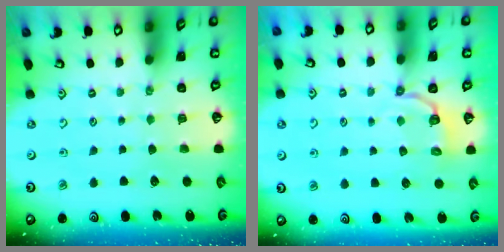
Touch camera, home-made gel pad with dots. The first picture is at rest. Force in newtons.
{"total": 3.1, "press": 1.5, "slide": 2.7}